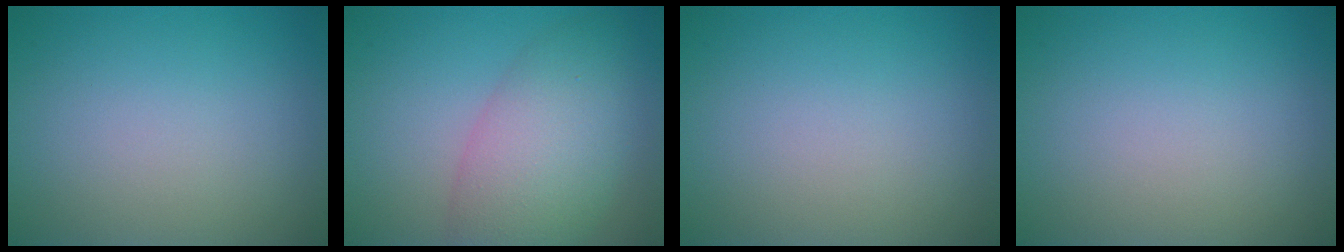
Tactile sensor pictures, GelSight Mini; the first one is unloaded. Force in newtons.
{"total": 6.7, "press": 6.7, "slide": 0.4}
{"total": 0.0}
{"total": 0.0}